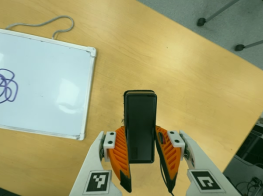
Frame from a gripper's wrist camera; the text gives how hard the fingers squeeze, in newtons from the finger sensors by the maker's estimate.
{"total": 4.8, "left": 3.4, "right": 6.2}